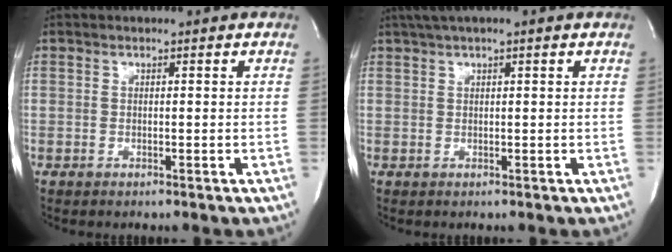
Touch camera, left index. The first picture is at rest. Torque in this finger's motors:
{"motor_torque": [-0.19, -0.26, 0.52, 0.11]}